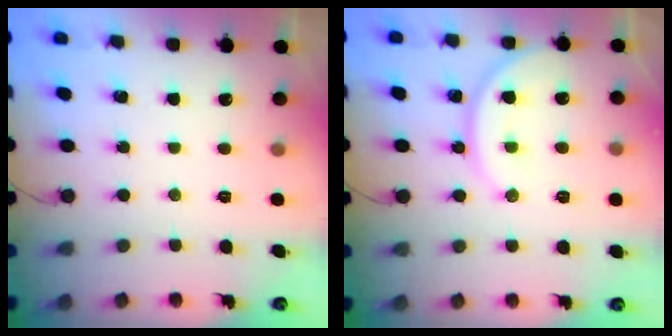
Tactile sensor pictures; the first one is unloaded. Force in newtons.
{"total": 10.6, "press": 10.5, "slide": 0.5}